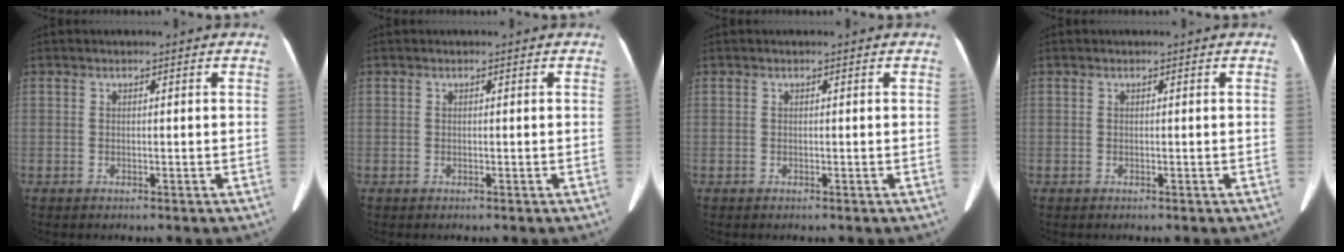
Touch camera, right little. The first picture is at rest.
{"total": 0.0}
{"total": 0.0}
{"total": 0.0}